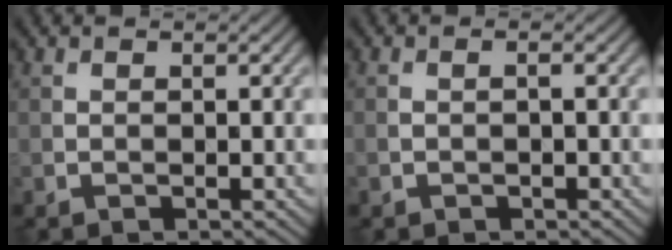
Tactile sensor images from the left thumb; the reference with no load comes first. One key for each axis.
{"total": 0.9, "fx": -0.5, "fy": 0.5, "fz": 0.6, "tx": -0.014, "ty": -0.001, "tz": -0.009}